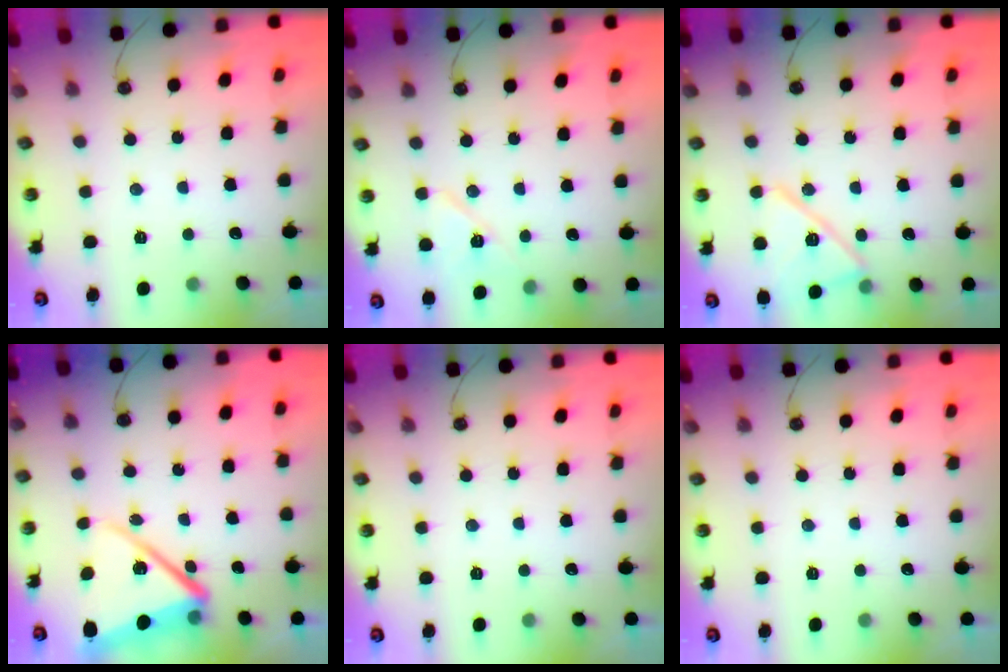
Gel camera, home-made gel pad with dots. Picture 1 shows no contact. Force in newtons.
{"total": 12.2, "press": 6.1, "slide": 10.6}
{"total": 14.8, "press": 14.7, "slide": 1.8}
{"total": 13.9, "press": 13.8, "slide": 1.5}
{"total": 0.0}
{"total": 0.0}